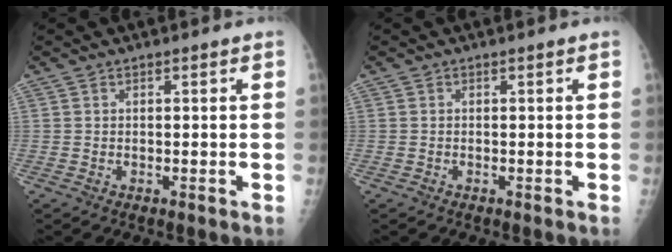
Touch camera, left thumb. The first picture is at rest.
{"total": 0.0}